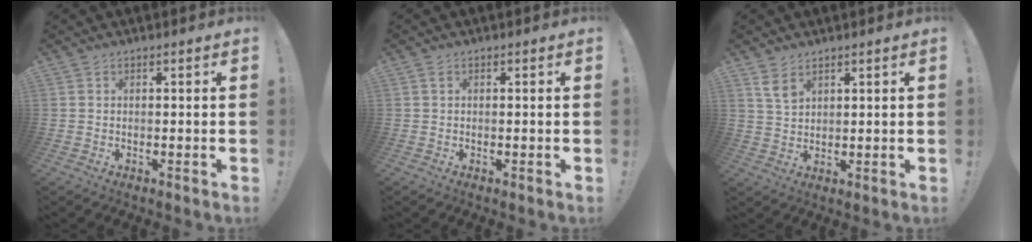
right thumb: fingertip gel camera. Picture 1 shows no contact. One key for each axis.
{"total": 0.6, "fx": 0.2, "fy": 0.2, "fz": 0.6, "tx": -0.011, "ty": 0.001, "tz": 0.003}
{"total": 4.9, "fx": 3.3, "fy": 2.4, "fz": 2.8, "tx": -0.043, "ty": -0.019, "tz": 0.061}